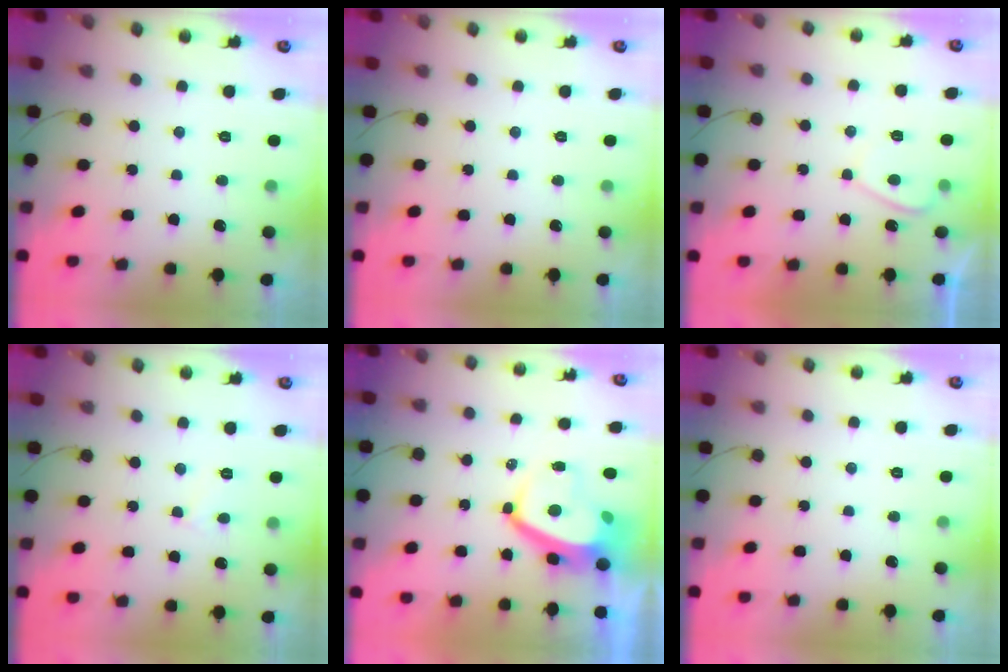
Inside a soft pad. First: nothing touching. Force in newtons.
{"total": 0.0}
{"total": 2.5, "press": 2.3, "slide": 0.8}
{"total": 2.0, "press": 2.0, "slide": 0.2}
{"total": 7.1, "press": 7.0, "slide": 1.1}
{"total": 0.0}